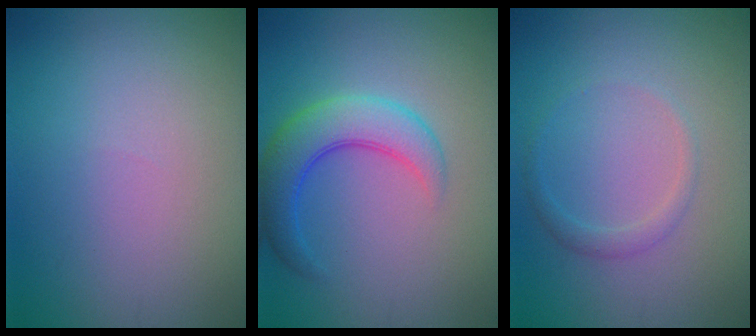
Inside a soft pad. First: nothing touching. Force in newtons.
{"total": 4.8, "press": 4.8, "slide": 0.2}
{"total": 1.3, "press": 1.3, "slide": 0.0}